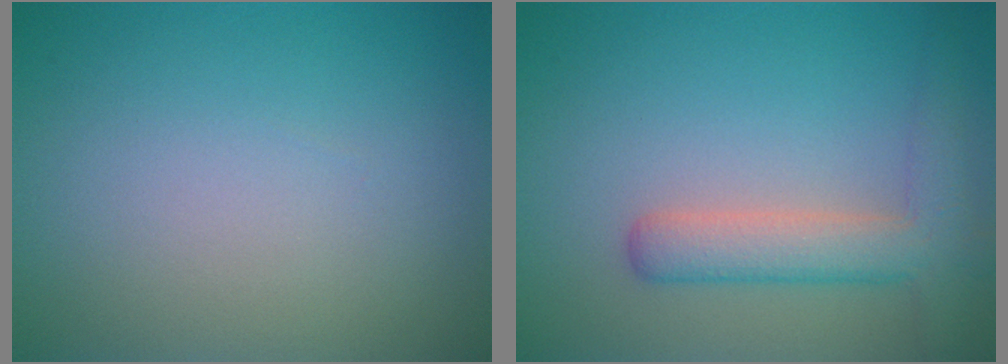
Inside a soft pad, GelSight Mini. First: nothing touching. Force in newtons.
{"total": 4.3, "press": 4.3, "slide": 0.2}